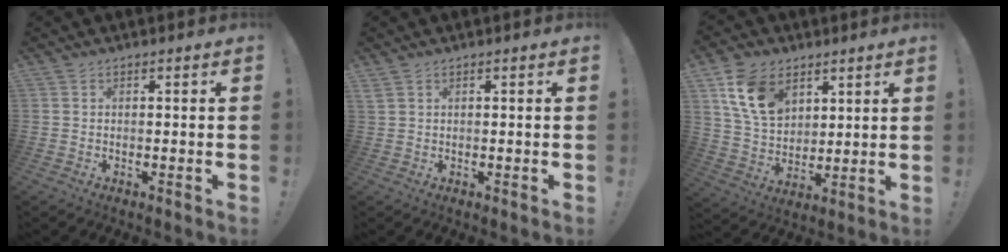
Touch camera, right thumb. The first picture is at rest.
{"total": 1.1, "force": [0.7, 0.6, 0.6], "torque": [-0.017, 0.005, 0.014]}
{"total": 14.6, "force": [7.2, 9.8, 8.1], "torque": [-0.151, -0.020, 0.144]}